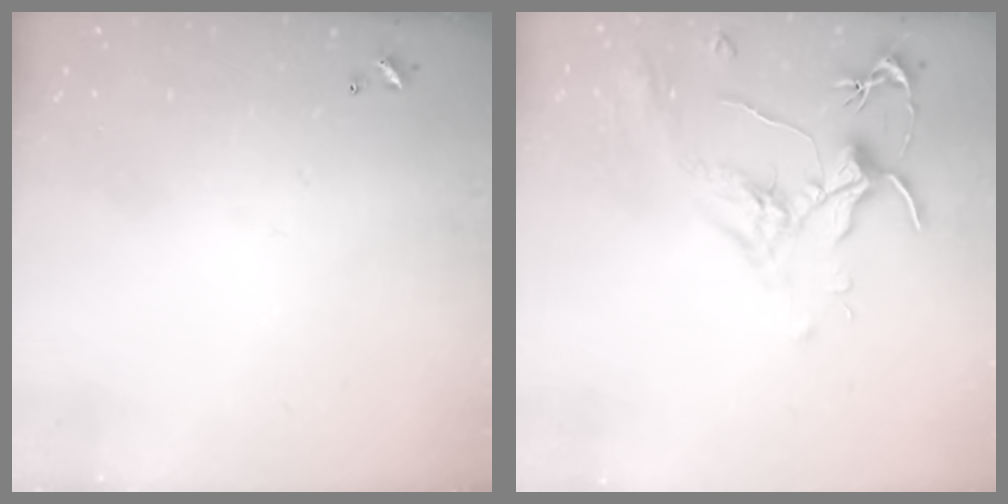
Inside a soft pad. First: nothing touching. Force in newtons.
{"total": 1.8, "press": 1.7, "slide": 0.6}